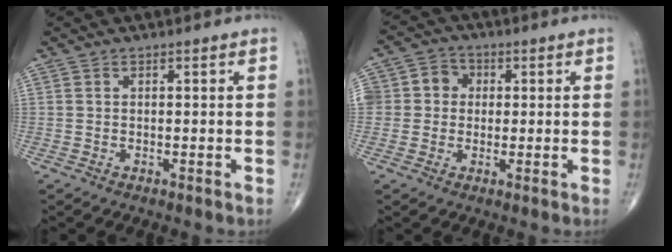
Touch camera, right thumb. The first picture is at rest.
{"total": 8.6, "force": [0.9, 7.8, 3.3], "torque": [-0.044, 0.025, 0.010]}